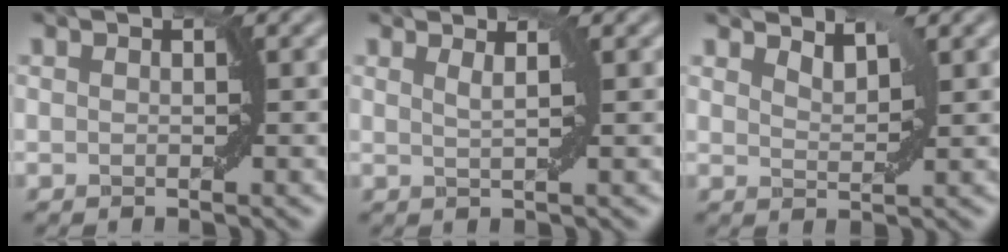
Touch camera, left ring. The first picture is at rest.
{"total": 1.5, "force": [0.9, 0.4, 1.2], "torque": [-0.011, -0.001, 0.008]}
{"total": 1.9, "force": [1.8, 0.2, 0.6], "torque": [-0.011, -0.003, 0.031]}